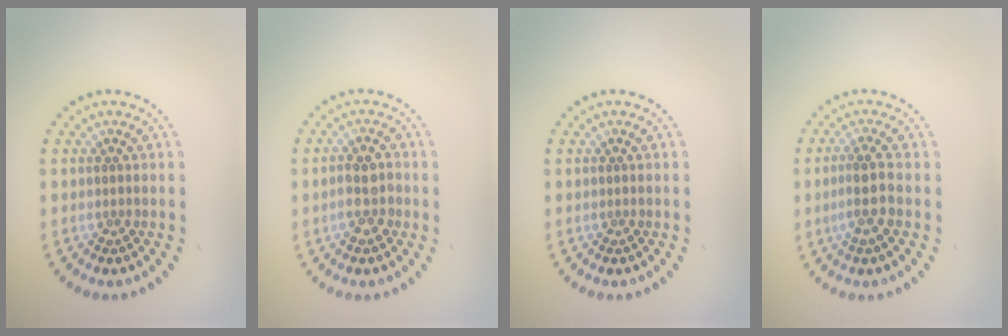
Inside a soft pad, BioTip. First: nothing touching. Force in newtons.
{"total": 2.4, "press": 2.3, "slide": 0.5}
{"total": 0.0}
{"total": 2.6, "press": 2.2, "slide": 1.4}